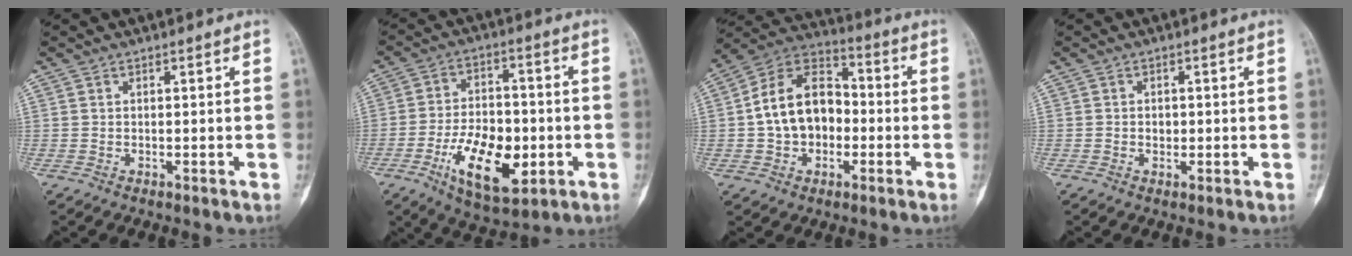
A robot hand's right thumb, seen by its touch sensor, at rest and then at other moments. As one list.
[{"total": 14.9, "force": [-4.7, 7.8, 11.8], "torque": [-0.172, 0.010, -0.073]}, {"total": 14.8, "force": [-0.9, 10.7, 10.2], "torque": [-0.150, 0.040, -0.024]}, {"total": 0.7, "force": [-0.1, 0.6, 0.3], "torque": [0.000, 0.000, -0.004]}]